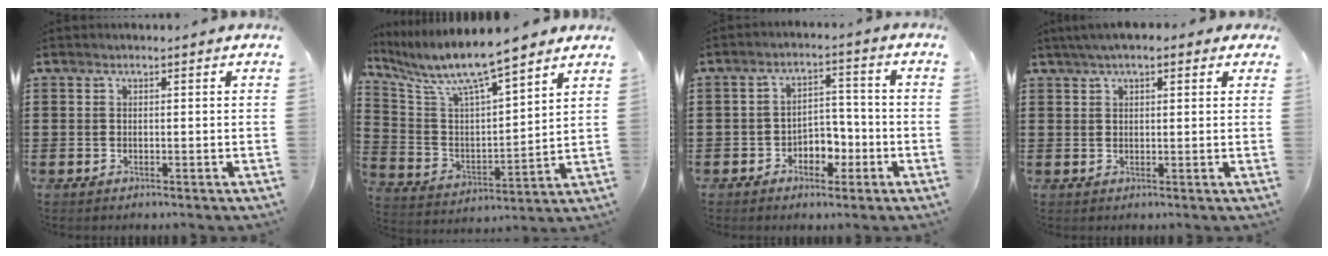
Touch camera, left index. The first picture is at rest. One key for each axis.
{"total": 8.6, "fx": 7.4, "fy": 1.0, "fz": 4.3, "tx": -0.116, "ty": -0.046, "tz": 0.123}
{"total": 3.7, "fx": -1.7, "fy": 0.2, "fz": 3.3, "tx": -0.066, "ty": -0.003, "tz": -0.034}
{"total": 3.3, "fx": 2.3, "fy": 1.2, "fz": 2.1, "tx": -0.047, "ty": 0.011, "tz": 0.041}